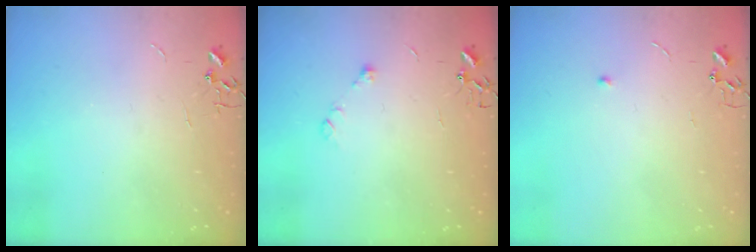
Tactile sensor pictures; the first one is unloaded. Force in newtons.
{"total": 6.2, "press": 6.2, "slide": 0.6}
{"total": 3.8, "press": 3.7, "slide": 0.7}